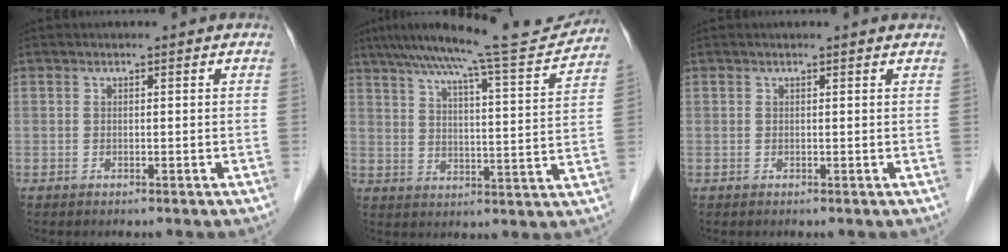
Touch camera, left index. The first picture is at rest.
{"total": 17.2, "force": [15.5, 0.1, 7.4], "torque": [-0.117, -0.008, 0.218]}
{"total": 1.6, "force": [1.5, -0.1, 0.4], "torque": [-0.012, 0.004, 0.016]}